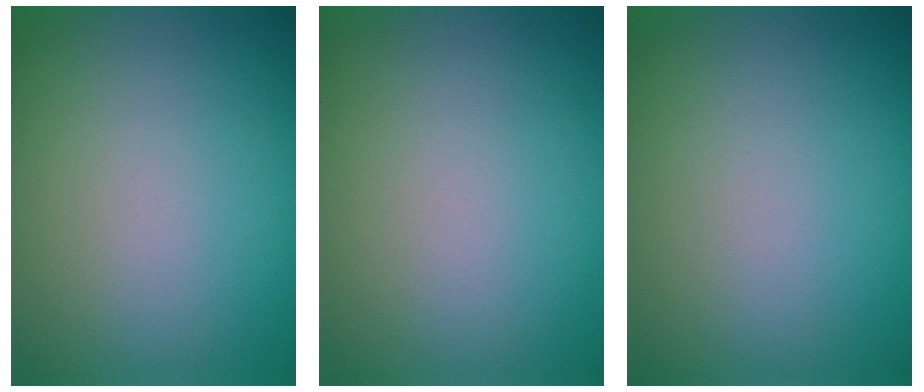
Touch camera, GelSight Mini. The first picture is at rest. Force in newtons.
{"total": 0.0}
{"total": 0.0}